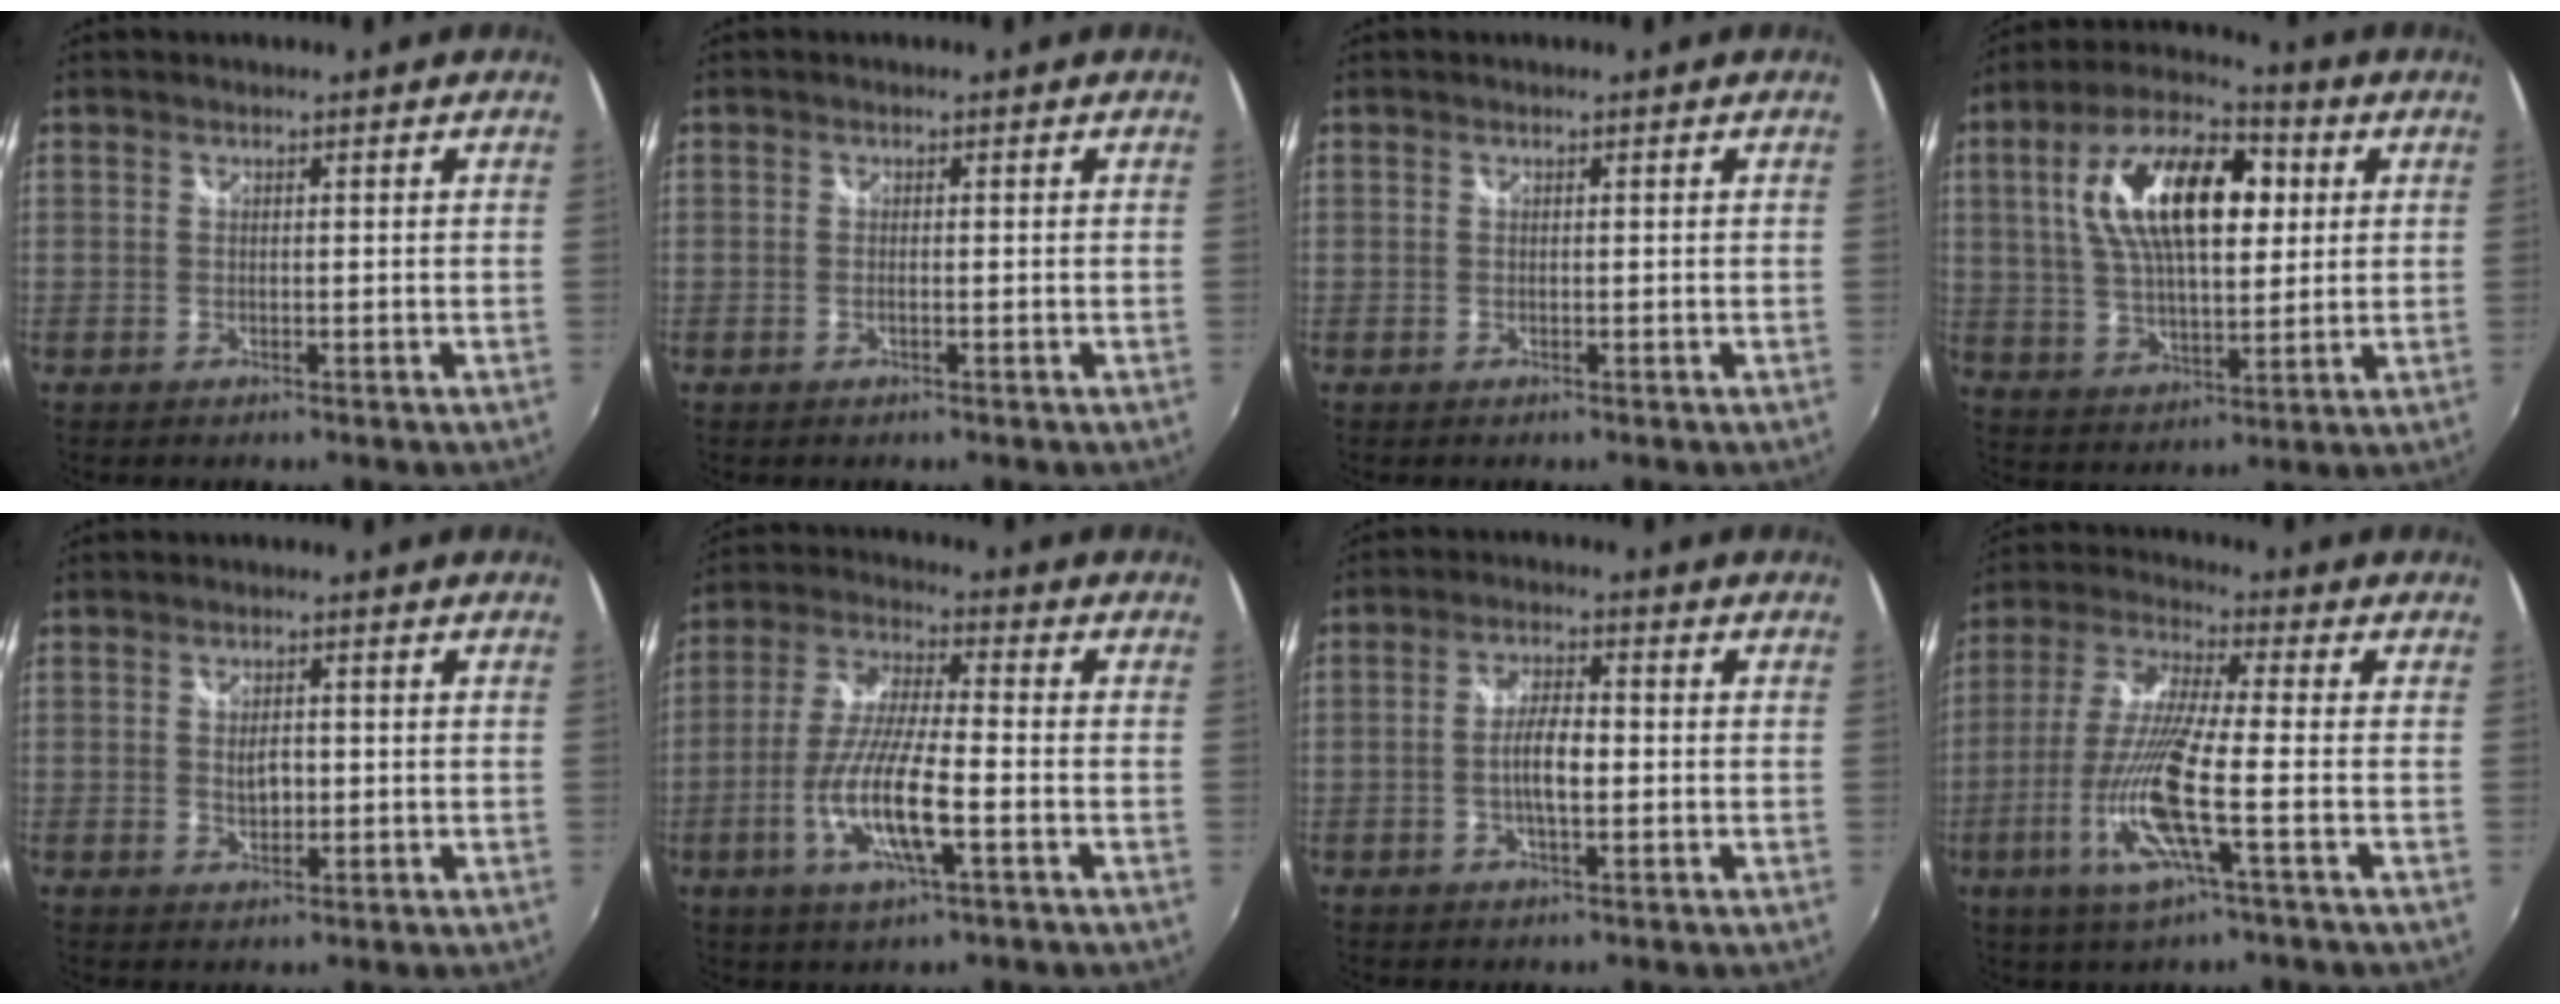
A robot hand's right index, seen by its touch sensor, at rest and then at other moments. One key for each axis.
{"total": 0.5, "fx": -0.2, "fy": 0.0, "fz": 0.5, "tx": -0.009, "ty": 0.000, "tz": -0.005}
{"total": 0.0}
{"total": 18.6, "fx": 4.5, "fy": 8.7, "fz": 15.8, "tx": -0.290, "ty": 0.031, "tz": 0.077}
{"total": 2.9, "fx": -0.1, "fy": 1.9, "fz": 2.2, "tx": -0.034, "ty": 0.000, "tz": -0.001}
{"total": 12.6, "fx": -4.3, "fy": 2.4, "fz": 11.6, "tx": -0.241, "ty": -0.011, "tz": -0.081}
{"total": 5.2, "fx": -1.0, "fy": 1.5, "fz": 4.9, "tx": -0.092, "ty": 0.004, "tz": -0.019}
{"total": 14.3, "fx": -4.9, "fy": 1.3, "fz": 13.4, "tx": -0.281, "ty": -0.017, "tz": -0.094}